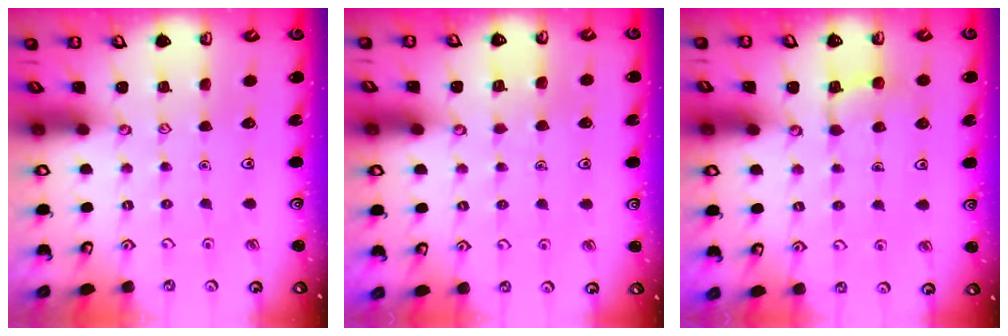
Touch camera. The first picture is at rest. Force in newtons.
{"total": 3.1, "press": 3.1, "slide": 0.4}
{"total": 3.5, "press": 3.5, "slide": 0.6}